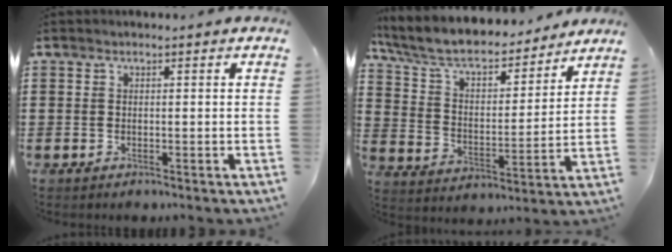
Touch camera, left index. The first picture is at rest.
{"total": 8.2, "force": [7.2, 1.8, 3.3], "torque": [-0.098, -0.048, 0.121]}